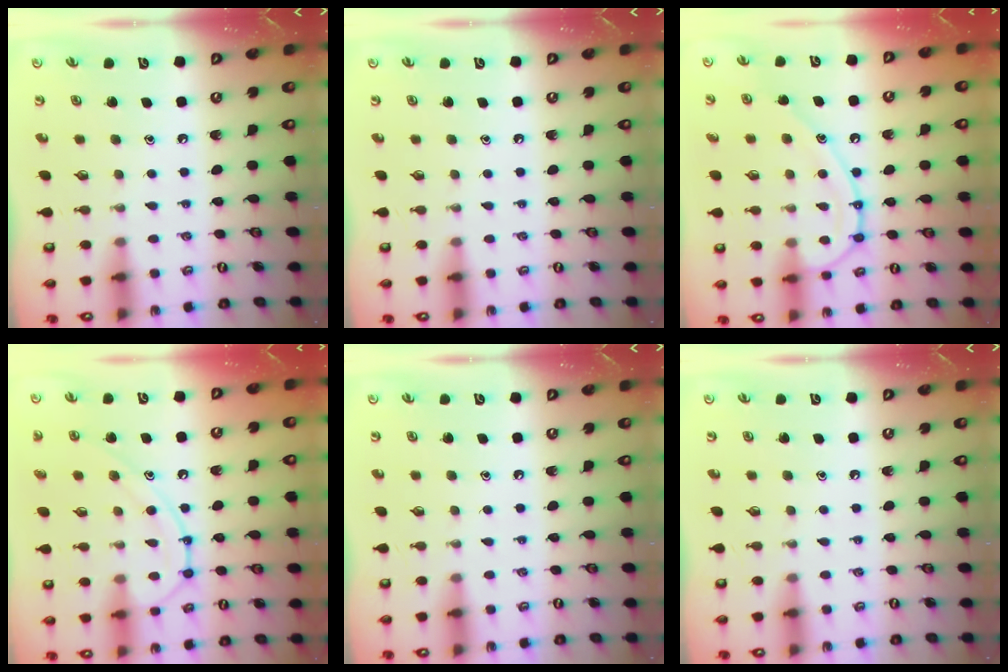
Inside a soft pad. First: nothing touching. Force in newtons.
{"total": 0.0}
{"total": 13.1, "press": 13.0, "slide": 1.4}
{"total": 11.5, "press": 11.5, "slide": 0.8}
{"total": 0.0}
{"total": 0.0}